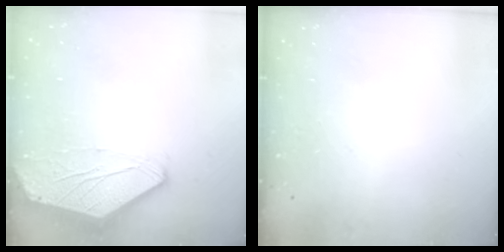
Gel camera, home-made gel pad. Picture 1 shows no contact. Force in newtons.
{"total": 0.0}